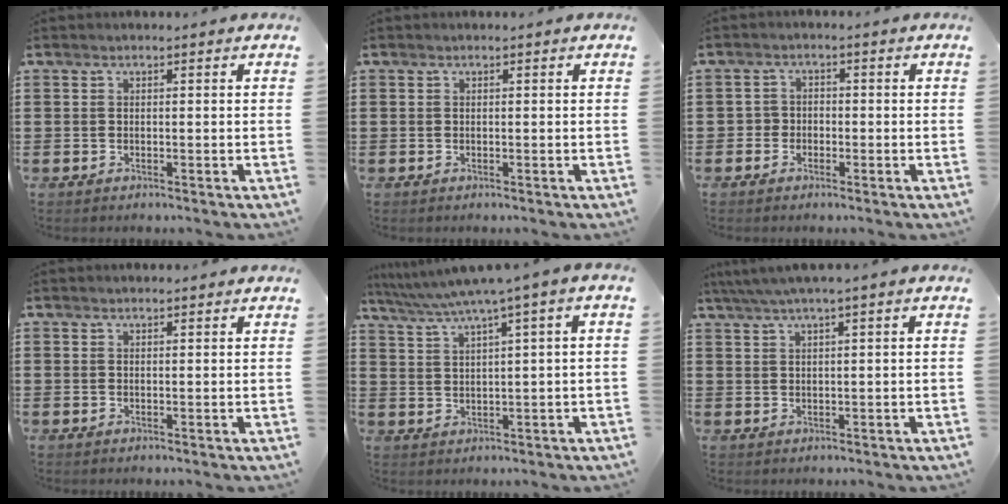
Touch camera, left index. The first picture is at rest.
{"total": 0.0}
{"total": 1.8, "force": [-1.0, 1.5, 0.2], "torque": [-0.011, 0.004, -0.024]}
{"total": 0.7, "force": [0.6, 0.1, 0.2], "torque": [-0.005, 0.000, 0.013]}
{"total": 4.3, "force": [2.3, -0.4, 3.6], "torque": [-0.076, -0.016, 0.035]}
{"total": 2.1, "force": [1.1, -0.1, 1.8], "torque": [-0.034, 0.000, 0.019]}